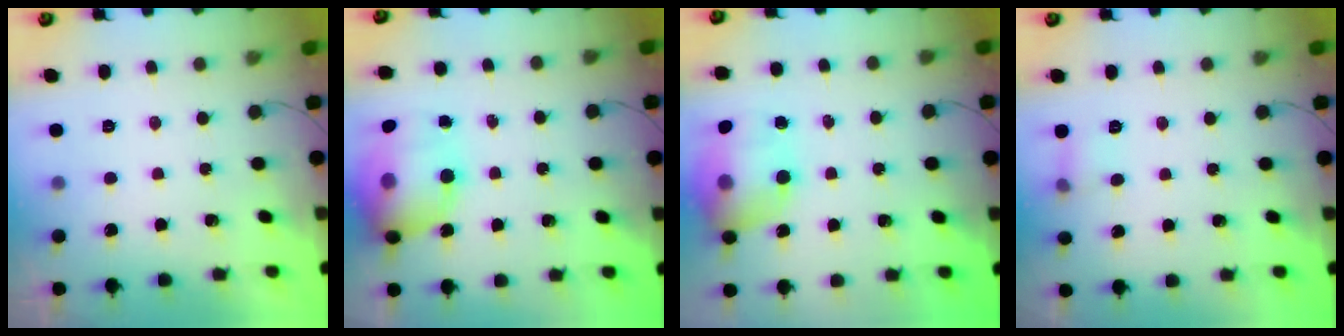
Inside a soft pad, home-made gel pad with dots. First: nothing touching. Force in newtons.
{"total": 19.7, "press": 19.4, "slide": 3.8}
{"total": 17.2, "press": 17.1, "slide": 2.0}
{"total": 5.7, "press": 5.4, "slide": 1.7}